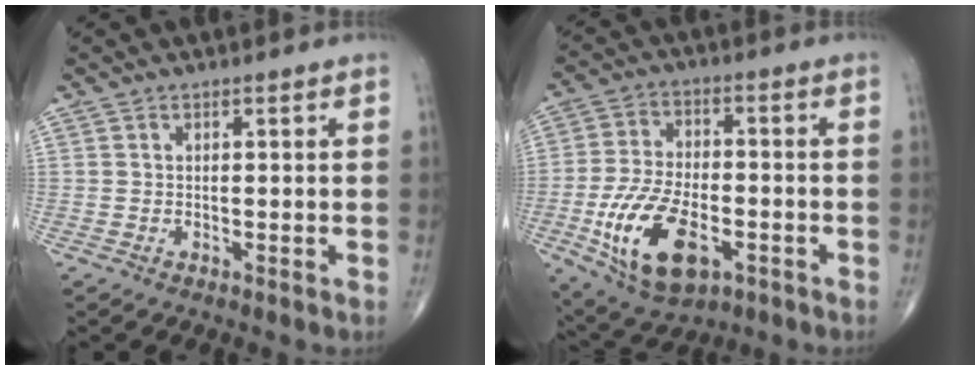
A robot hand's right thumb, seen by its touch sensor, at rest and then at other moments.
{"total": 16.3, "force": [-5.6, 8.7, 12.6], "torque": [-0.229, 0.011, -0.092]}